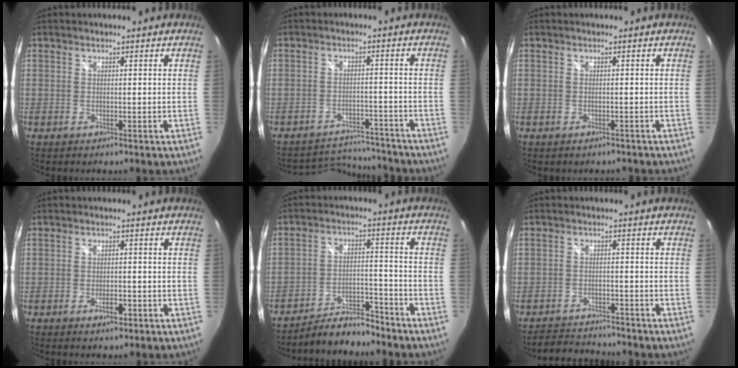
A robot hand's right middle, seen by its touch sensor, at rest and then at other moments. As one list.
[{"total": 9.2, "force": [-9.0, 2.2, 0.4], "torque": [-0.019, 0.024, -0.124]}, {"total": 1.6, "force": [-1.2, 1.0, 0.5], "torque": [-0.011, -0.007, -0.014]}, {"total": 2.5, "force": [-1.4, 1.1, 1.8], "torque": [-0.033, -0.004, -0.022]}, {"total": 8.5, "force": [-8.1, 1.8, 1.9], "torque": [-0.049, 0.011, -0.126]}, {"total": 5.8, "force": [-5.6, 1.1, 0.4], "torque": [-0.028, 0.015, -0.092]}]